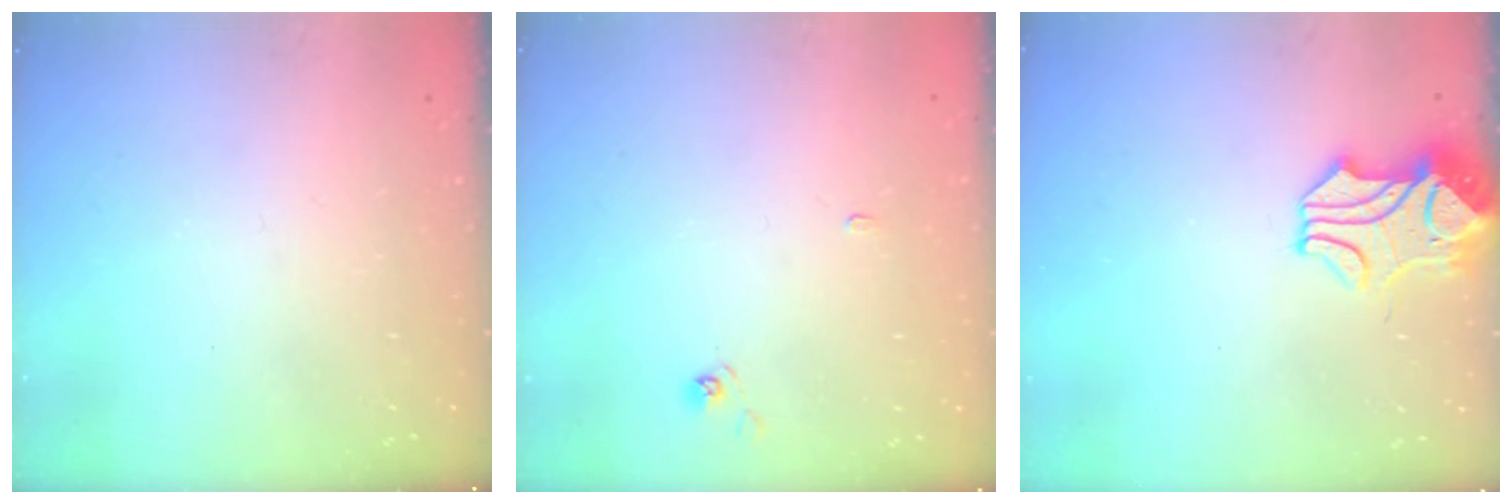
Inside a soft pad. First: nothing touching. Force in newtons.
{"total": 2.0, "press": 2.0, "slide": 0.2}
{"total": 2.7, "press": 2.4, "slide": 1.1}